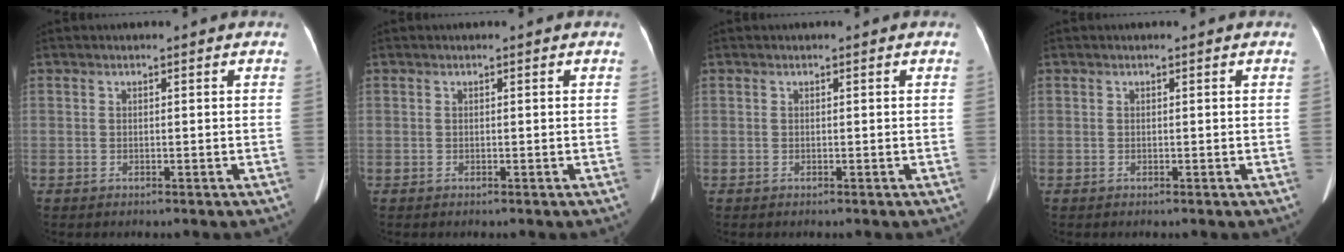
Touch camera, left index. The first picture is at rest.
{"total": 0.0}
{"total": 0.0}
{"total": 0.0}